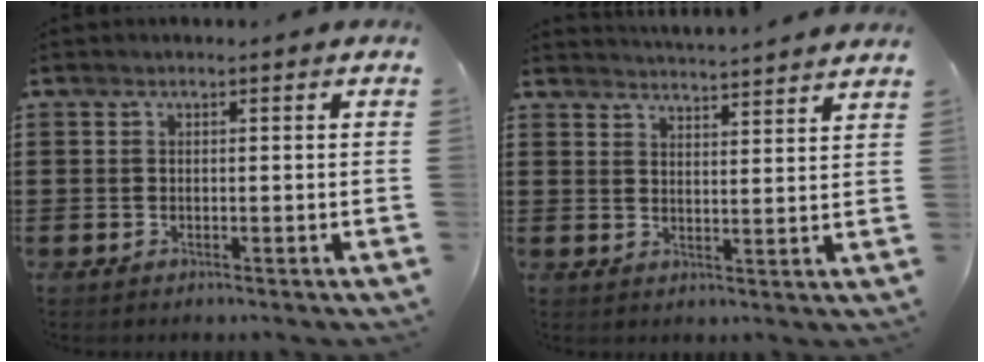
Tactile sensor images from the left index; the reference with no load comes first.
{"total": 3.7, "force": [3.6, -0.8, -0.1], "torque": [-0.012, -0.023, 0.064]}